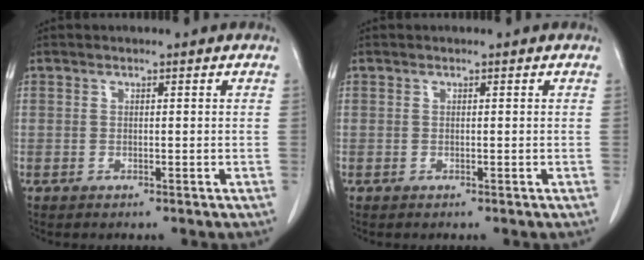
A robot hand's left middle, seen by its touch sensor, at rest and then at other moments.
{"total": 0.0}